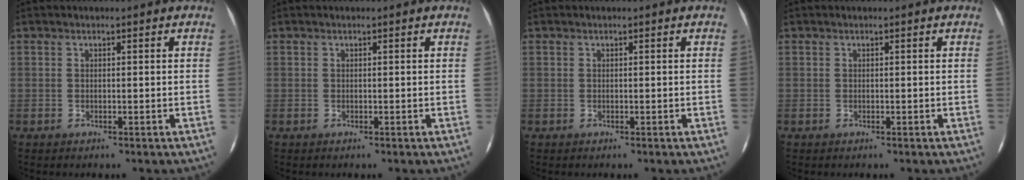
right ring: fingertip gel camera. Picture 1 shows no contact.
{"total": 0.0}
{"total": 0.0}
{"total": 0.0}